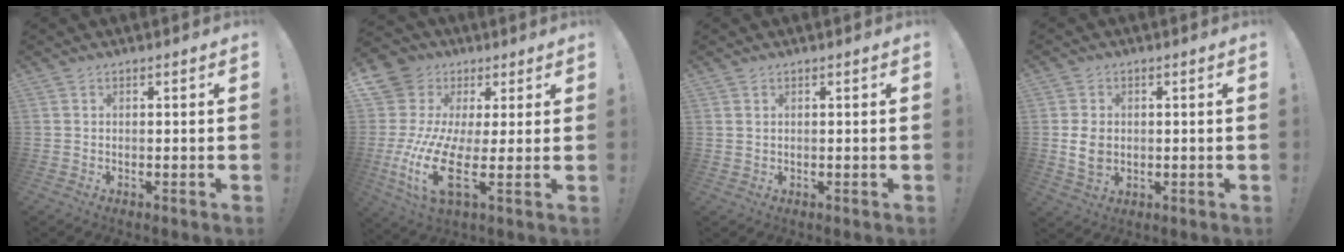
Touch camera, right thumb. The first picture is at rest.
{"total": 15.1, "force": [-1.1, 8.6, 12.4], "torque": [-0.266, -0.023, -0.021]}
{"total": 0.8, "force": [0.5, 0.6, 0.4], "torque": [-0.005, 0.002, 0.008]}
{"total": 7.1, "force": [0.2, 5.7, 4.3], "torque": [-0.076, 0.002, 0.004]}